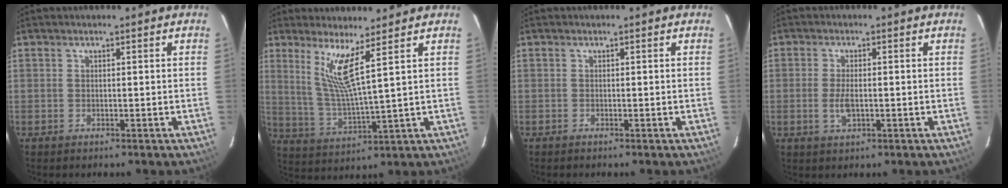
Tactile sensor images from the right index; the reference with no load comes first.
{"total": 7.9, "force": [4.7, -0.8, 6.4], "torque": [-0.121, -0.010, 0.098]}
{"total": 0.0}
{"total": 3.7, "force": [-0.8, 1.5, 3.2], "torque": [-0.065, -0.004, -0.014]}